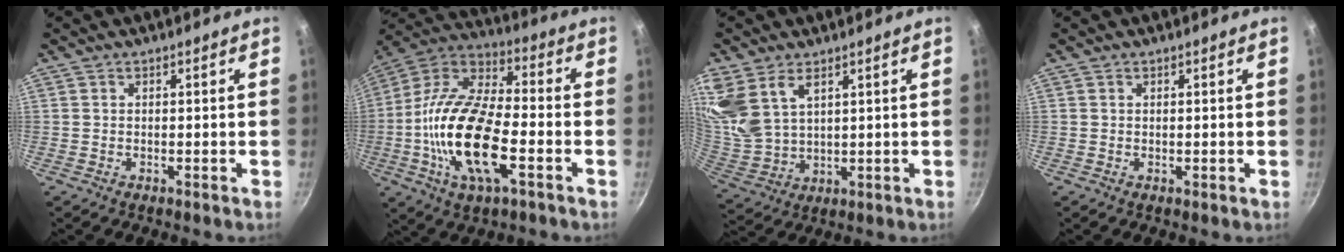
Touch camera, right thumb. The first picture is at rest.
{"total": 21.6, "force": [-5.2, 9.1, 19.0], "torque": [-0.377, 0.023, -0.093]}
{"total": 14.4, "force": [6.6, 8.6, 9.4], "torque": [-0.226, -0.013, 0.147]}
{"total": 0.0}